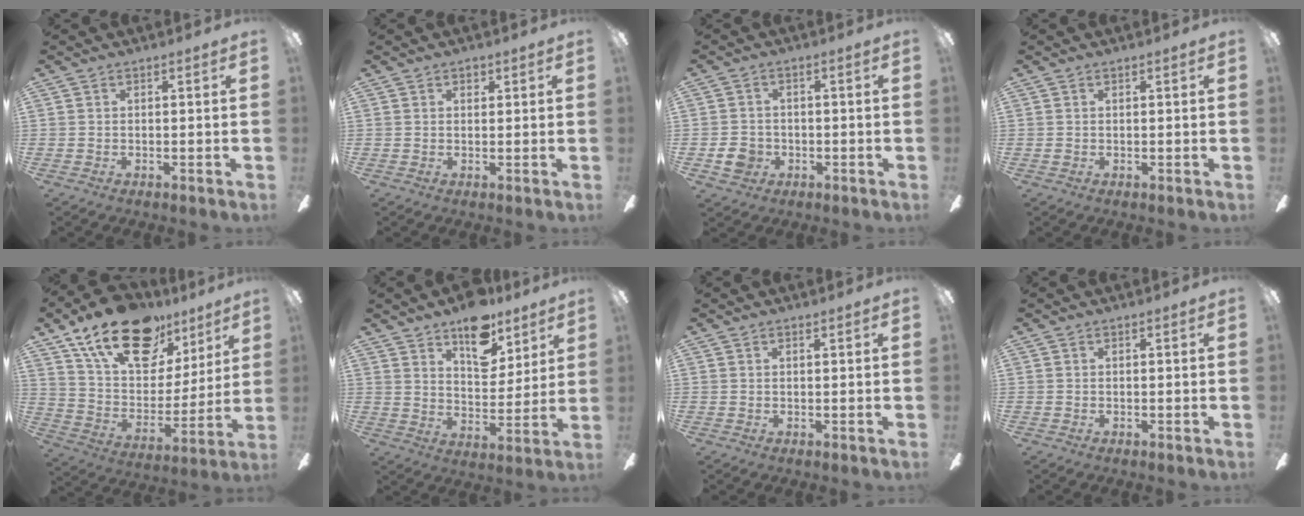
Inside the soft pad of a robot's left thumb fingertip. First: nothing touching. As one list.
[{"total": 1.3, "force": [0.8, 0.9, 0.5], "torque": [-0.001, -0.001, 0.013]}, {"total": 4.6, "force": [-1.5, 4.0, 1.7], "torque": [-0.035, 0.004, -0.028]}, {"total": 0.0}, {"total": 22.1, "force": [14.5, 11.6, 11.9], "torque": [-0.195, -0.078, 0.258]}, {"total": 13.3, "force": [9.6, 6.8, 6.2], "torque": [-0.081, -0.057, 0.173]}, {"total": 0.5, "force": [0.4, 0.1, 0.3], "torque": [0.001, -0.002, 0.005]}, {"total": 0.0}]